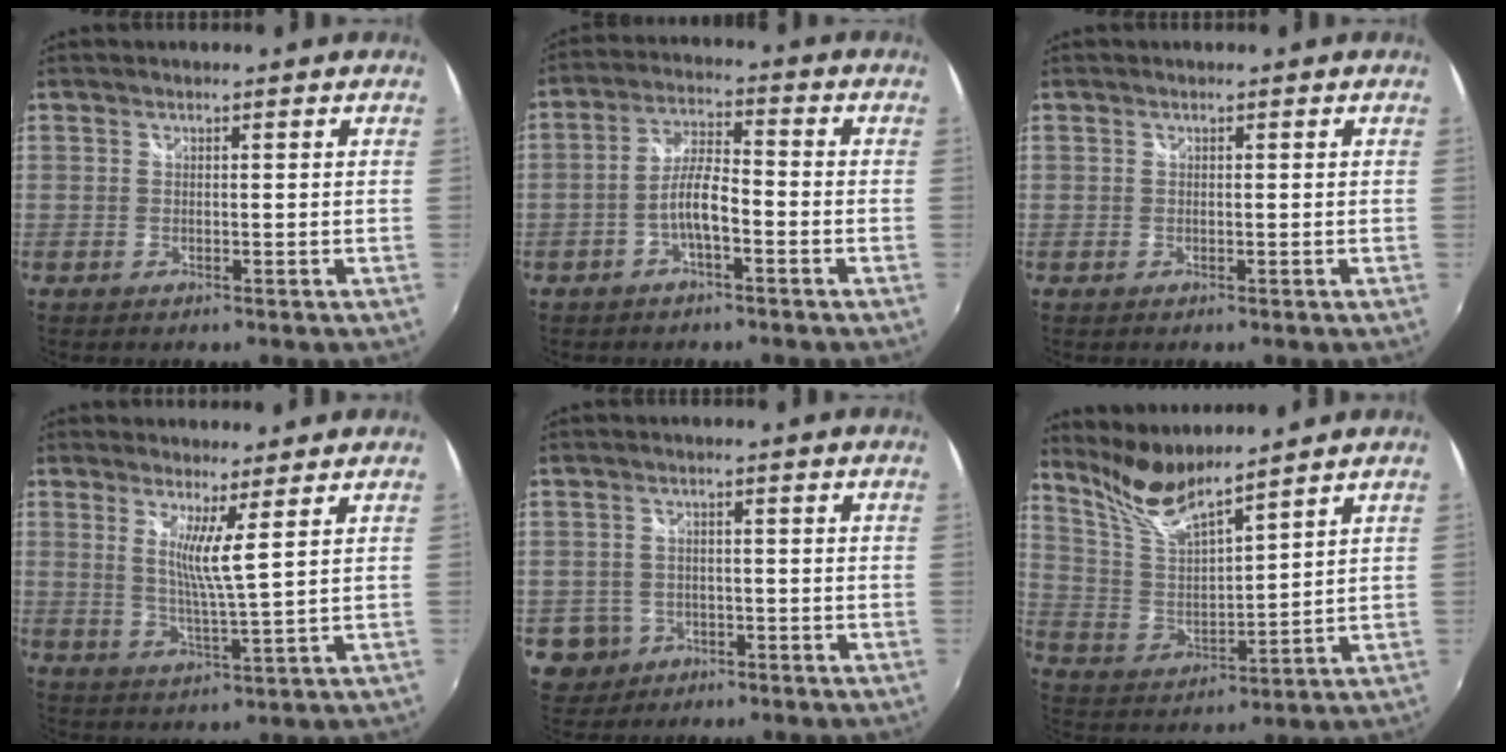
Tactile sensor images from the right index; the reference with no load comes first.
{"total": 5.9, "force": [-2.6, 1.5, 5.0], "torque": [-0.106, 0.012, -0.048]}
{"total": 0.0}
{"total": 5.3, "force": [2.6, -0.8, 4.5], "torque": [-0.080, -0.016, 0.041]}
{"total": 5.7, "force": [-1.9, 5.3, 0.8], "torque": [-0.029, 0.013, -0.021]}
{"total": 10.1, "force": [8.9, 0.5, 4.6], "torque": [-0.092, -0.012, 0.182]}